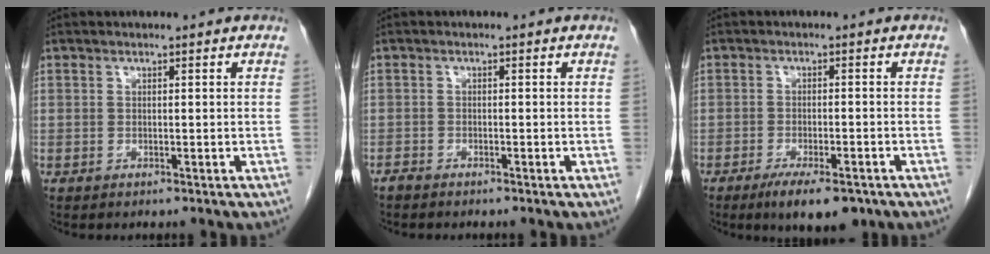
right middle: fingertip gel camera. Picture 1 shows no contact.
{"total": 1.2, "force": [-1.2, 0.3, 0.3], "torque": [-0.005, 0.000, -0.021]}
{"total": 7.4, "force": [-5.1, 2.0, 5.0], "torque": [-0.074, -0.011, -0.074]}